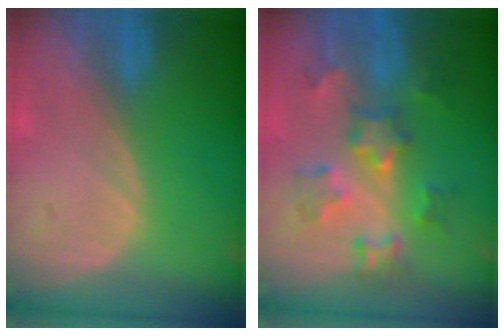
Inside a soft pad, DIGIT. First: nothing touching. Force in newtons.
{"total": 7.2, "press": 7.2, "slide": 0.5}